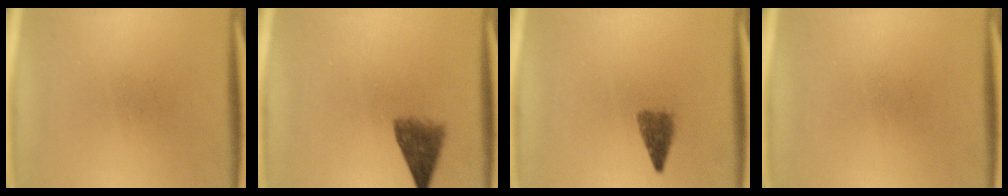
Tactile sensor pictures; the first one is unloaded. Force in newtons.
{"total": 4.9}
{"total": 2.8}
{"total": 0.0}